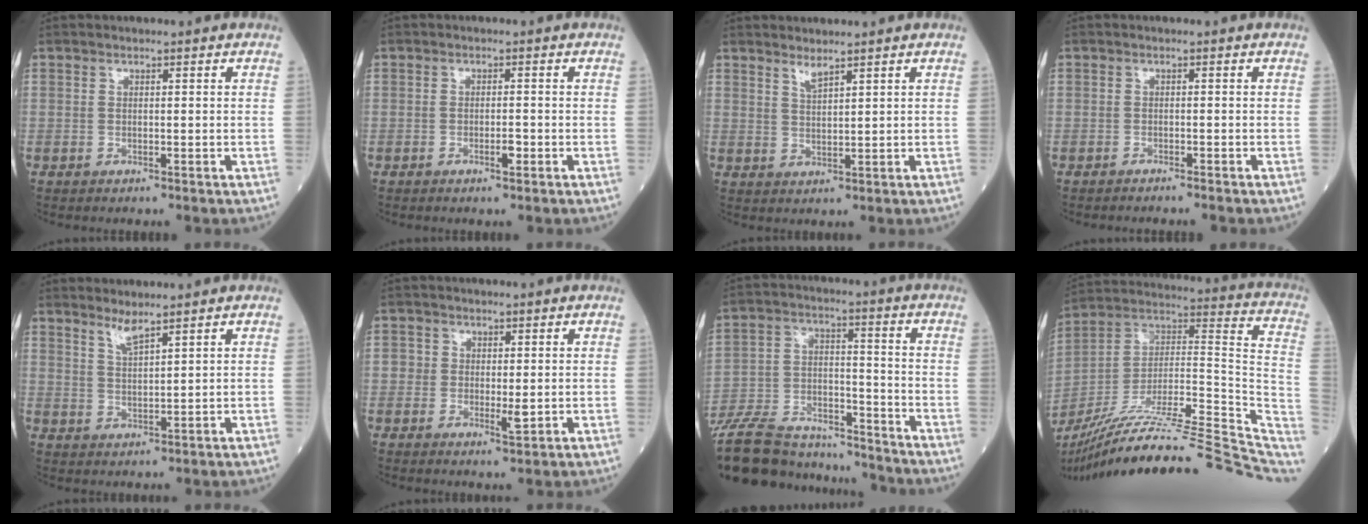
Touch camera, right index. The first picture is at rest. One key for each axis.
{"total": 1.9, "fx": -0.9, "fy": 0.3, "fz": 1.6, "tx": -0.027, "ty": 0.000, "tz": -0.015}
{"total": 2.0, "fx": 1.8, "fy": -0.1, "fz": 0.9, "tx": -0.017, "ty": -0.010, "tz": 0.038}
{"total": 2.6, "fx": -2.4, "fy": -0.2, "fz": 0.8, "tx": -0.009, "ty": 0.001, "tz": -0.031}
{"total": 2.8, "fx": 2.4, "fy": -0.3, "fz": 1.3, "tx": -0.028, "ty": -0.012, "tz": 0.049}
{"total": 3.2, "fx": -0.4, "fy": 1.8, "fz": 2.6, "tx": -0.034, "ty": -0.001, "tz": -0.006}
{"total": 22.0, "fx": -20.4, "fy": 4.9, "fz": 6.9, "tx": -0.172, "ty": -0.006, "tz": -0.329}
{"total": 32.1, "fx": -26.5, "fy": 3.8, "fz": 17.6, "tx": -0.207, "ty": -0.002, "tz": -0.397}